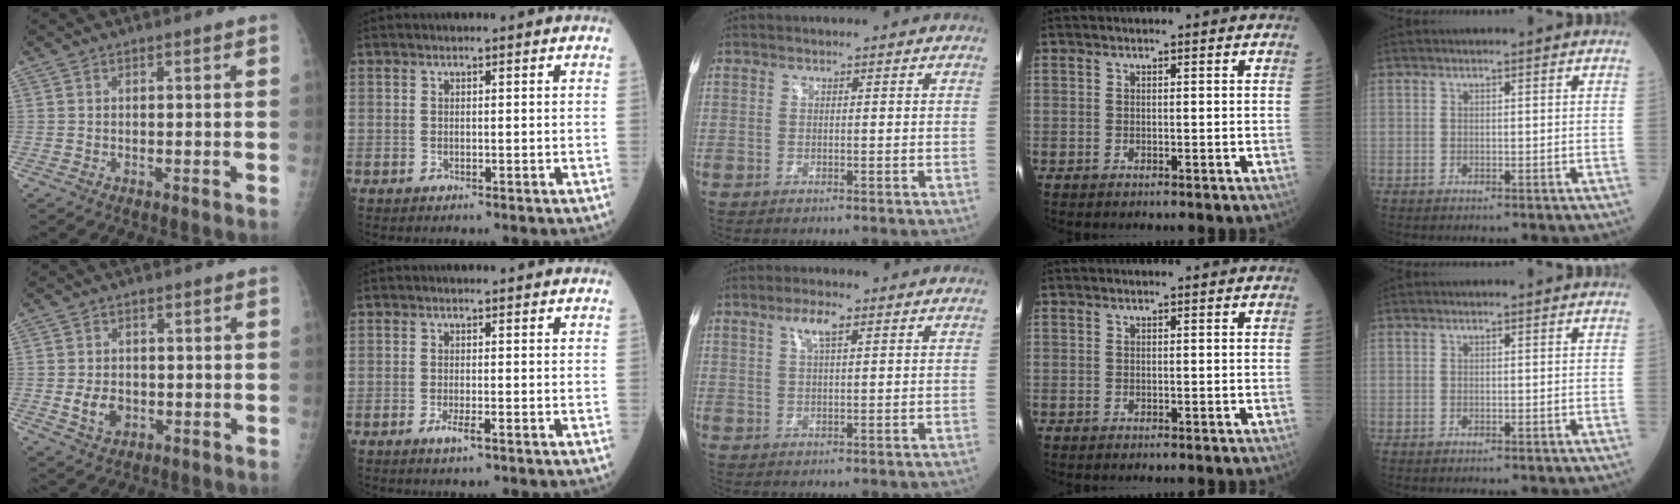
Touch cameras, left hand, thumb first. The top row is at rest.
{"thumb": {"total": 4.3, "force": [-0.5, 3.3, 2.7], "torque": [-0.033, -0.002, -0.001]}, "index": {"total": 1.7, "force": [-0.9, 0.2, 1.5], "torque": [-0.027, -0.004, -0.015]}, "middle": {"total": 3.6, "force": [1.8, 0.6, 3.0], "torque": [-0.063, 0.004, 0.034]}}